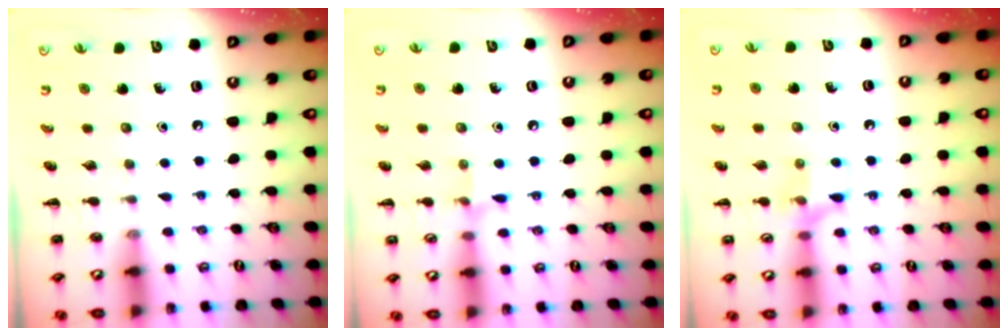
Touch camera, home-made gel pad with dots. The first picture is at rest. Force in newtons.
{"total": 5.8, "press": 5.5, "slide": 1.8}
{"total": 7.4, "press": 7.4, "slide": 0.8}